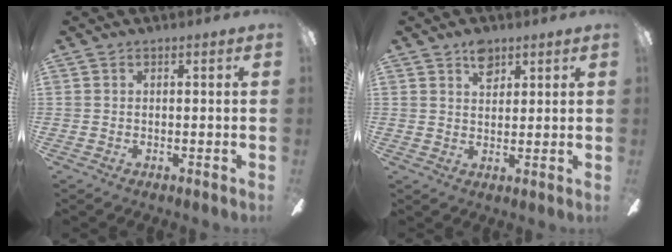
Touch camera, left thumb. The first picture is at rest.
{"total": 4.9, "force": [3.2, 2.9, 2.1], "torque": [-0.028, -0.009, 0.058]}